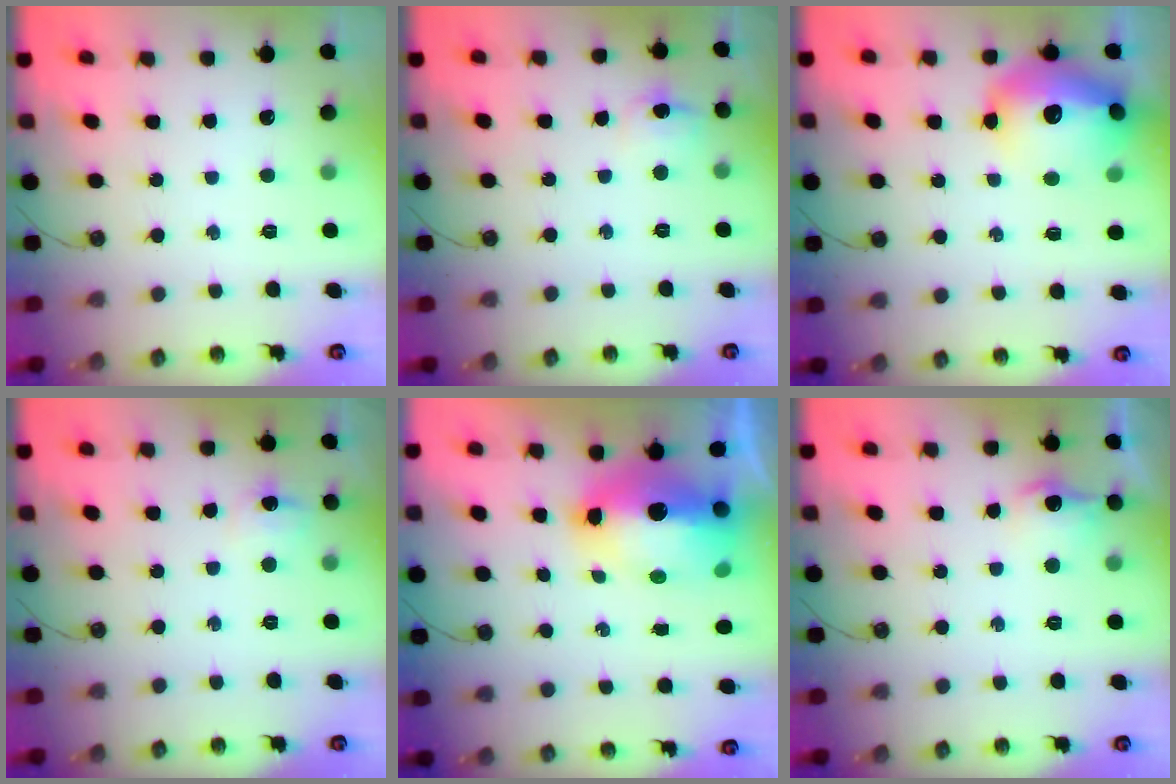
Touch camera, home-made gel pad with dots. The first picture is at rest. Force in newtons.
{"total": 6.6, "press": 6.6, "slide": 0.7}
{"total": 20.5, "press": 20.4, "slide": 1.6}
{"total": 6.5, "press": 6.4, "slide": 0.6}
{"total": 16.7, "press": 16.7, "slide": 1.6}
{"total": 9.0, "press": 8.9, "slide": 0.8}